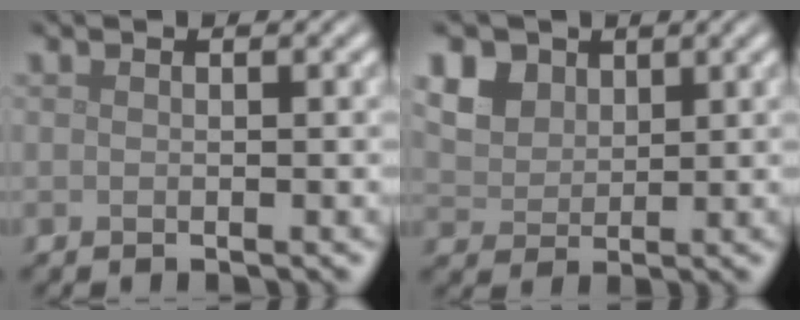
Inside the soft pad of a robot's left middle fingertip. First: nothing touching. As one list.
[{"total": 6.7, "force": [3.6, 4.8, 3.0], "torque": [-0.105, 0.014, 0.068]}]